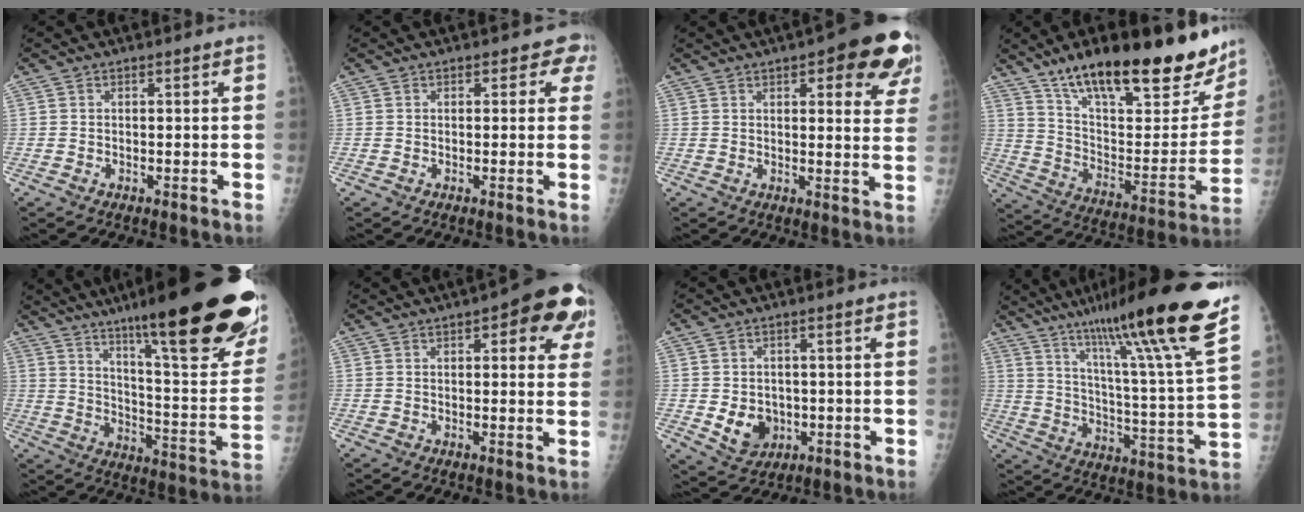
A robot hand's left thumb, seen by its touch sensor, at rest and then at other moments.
{"total": 2.7, "force": [1.5, 1.9, 1.3], "torque": [0.020, 0.000, 0.008]}
{"total": 14.1, "force": [7.2, 4.9, 11.1], "torque": [-0.092, -0.025, 0.079]}
{"total": 31.4, "force": [22.4, 9.9, 19.8], "torque": [-0.262, -0.073, 0.340]}
{"total": 32.2, "force": [20.0, 5.4, 24.7], "torque": [-0.279, -0.070, 0.296]}
{"total": 12.4, "force": [5.3, 4.6, 10.2], "torque": [-0.078, -0.005, 0.053]}
{"total": 6.4, "force": [-1.0, 5.3, 3.5], "torque": [-0.032, 0.000, -0.001]}
{"total": 26.0, "force": [18.0, 0.7, 18.7], "torque": [-0.281, -0.082, 0.281]}